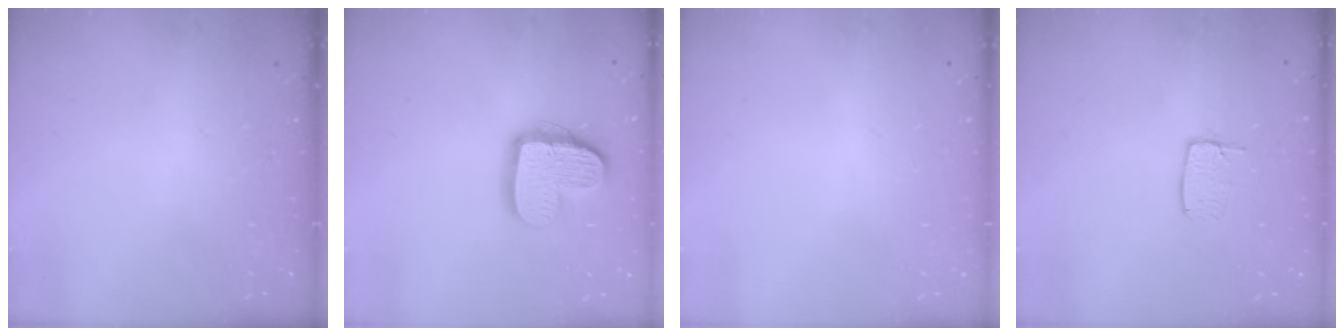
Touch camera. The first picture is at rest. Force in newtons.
{"total": 14.9, "press": 14.8, "slide": 1.1}
{"total": 0.0}
{"total": 5.8, "press": 5.8, "slide": 0.4}